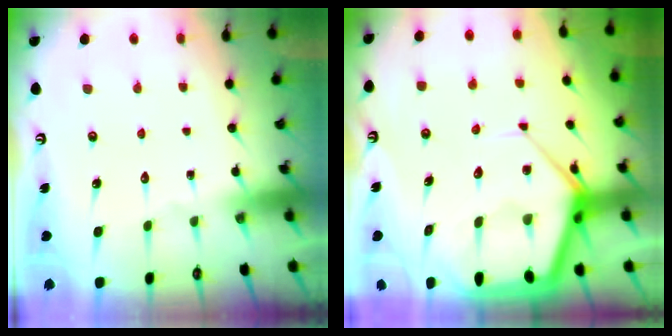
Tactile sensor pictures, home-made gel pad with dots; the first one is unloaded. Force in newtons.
{"total": 13.0, "press": 12.9, "slide": 0.9}